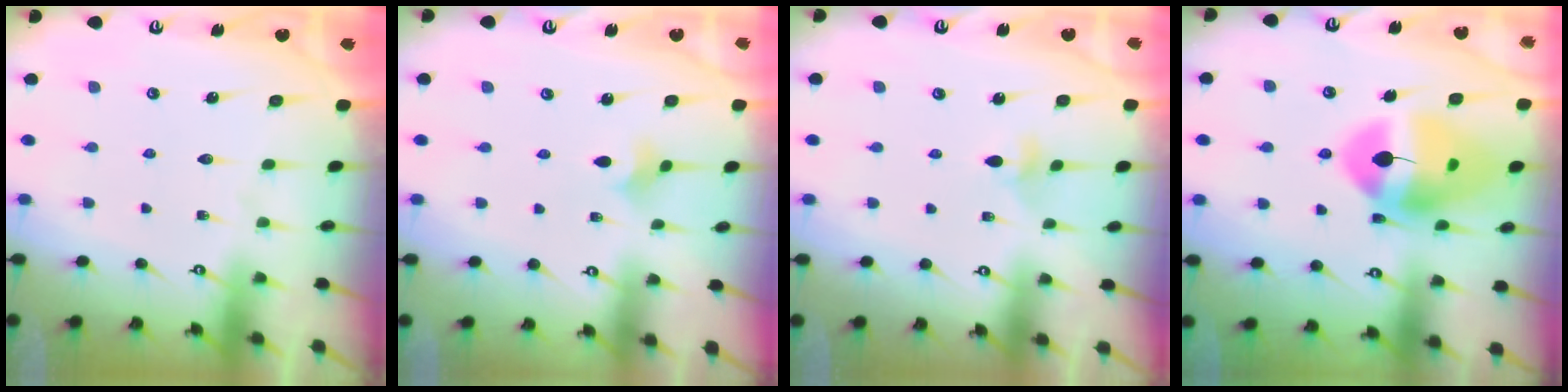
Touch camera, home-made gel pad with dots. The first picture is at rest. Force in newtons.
{"total": 2.9, "press": 2.9, "slide": 0.5}
{"total": 3.2, "press": 3.2, "slide": 0.4}
{"total": 17.7, "press": 17.6, "slide": 1.8}